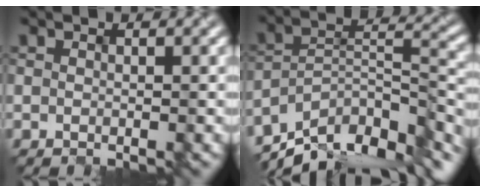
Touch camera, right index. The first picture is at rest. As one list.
[{"total": 12.0, "force": [-9.3, 4.5, 6.1], "torque": [-0.105, 0.010, -0.153]}]